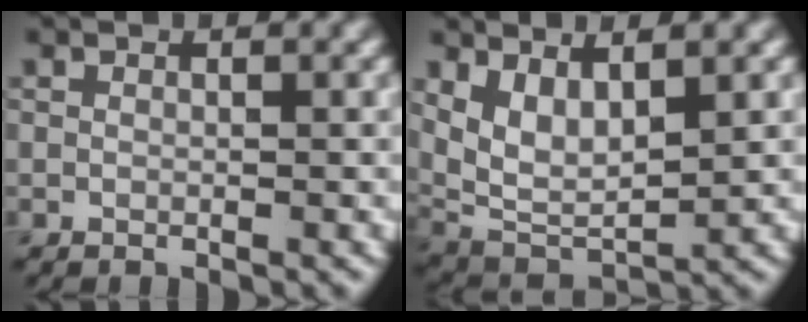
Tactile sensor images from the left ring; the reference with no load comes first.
{"total": 4.7, "force": [1.8, 2.3, 3.7], "torque": [-0.082, -0.012, 0.043]}